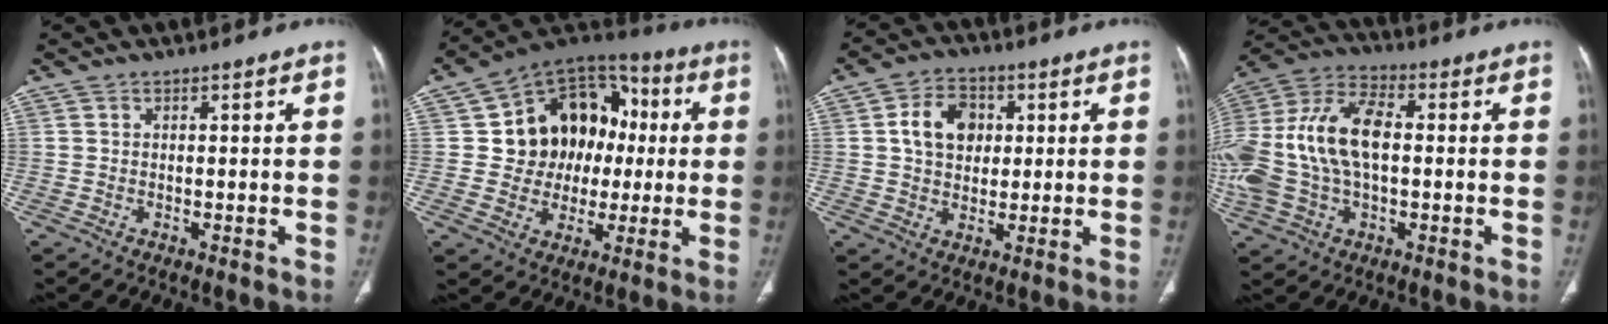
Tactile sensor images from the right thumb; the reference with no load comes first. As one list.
[{"total": 17.3, "force": [1.6, 14.4, 9.4], "torque": [-0.076, 0.030, 0.029]}, {"total": 8.9, "force": [1.9, 6.8, 5.5], "torque": [-0.068, 0.003, 0.029]}, {"total": 20.5, "force": [0.3, 12.0, 16.6], "torque": [-0.374, 0.027, 0.005]}]